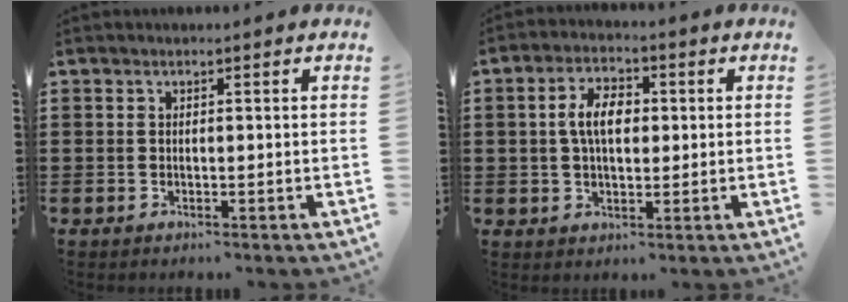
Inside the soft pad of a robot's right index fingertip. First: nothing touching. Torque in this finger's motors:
{"motor_torque": [0.46, 0.20, 0.22, 0.16]}